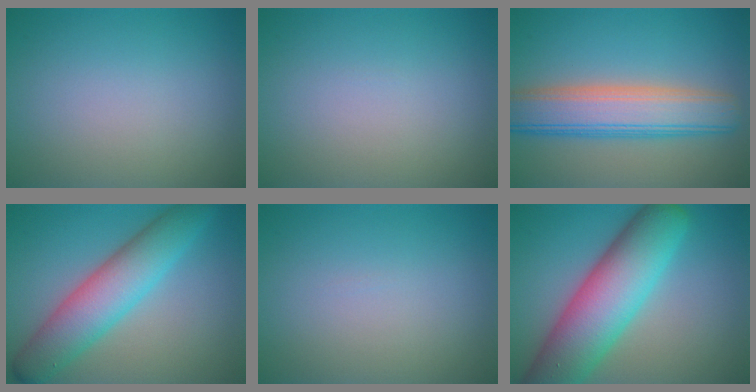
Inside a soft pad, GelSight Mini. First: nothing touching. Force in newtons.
{"total": 0.0}
{"total": 7.3, "press": 7.3, "slide": 0.4}
{"total": 6.9, "press": 6.9, "slide": 0.0}
{"total": 0.0}
{"total": 10.8, "press": 10.7, "slide": 0.4}